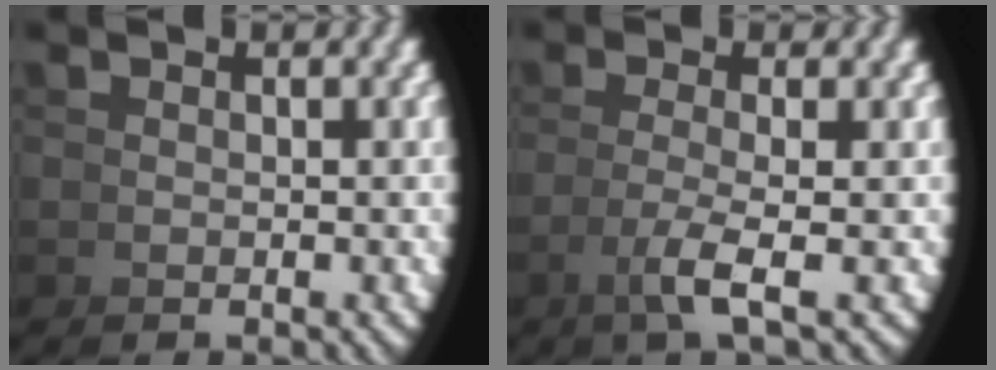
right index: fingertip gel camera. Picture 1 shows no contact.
{"total": 3.0, "force": [-0.6, -0.5, 2.9], "torque": [-0.060, -0.008, -0.003]}